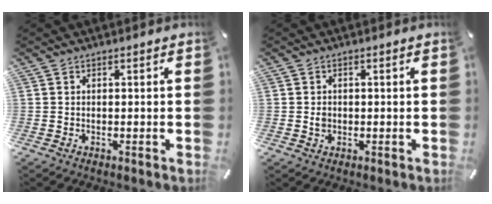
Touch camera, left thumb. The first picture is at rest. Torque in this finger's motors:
{"motor_torque": [-0.19, -0.14, 0.11, 0.07, 0.00]}